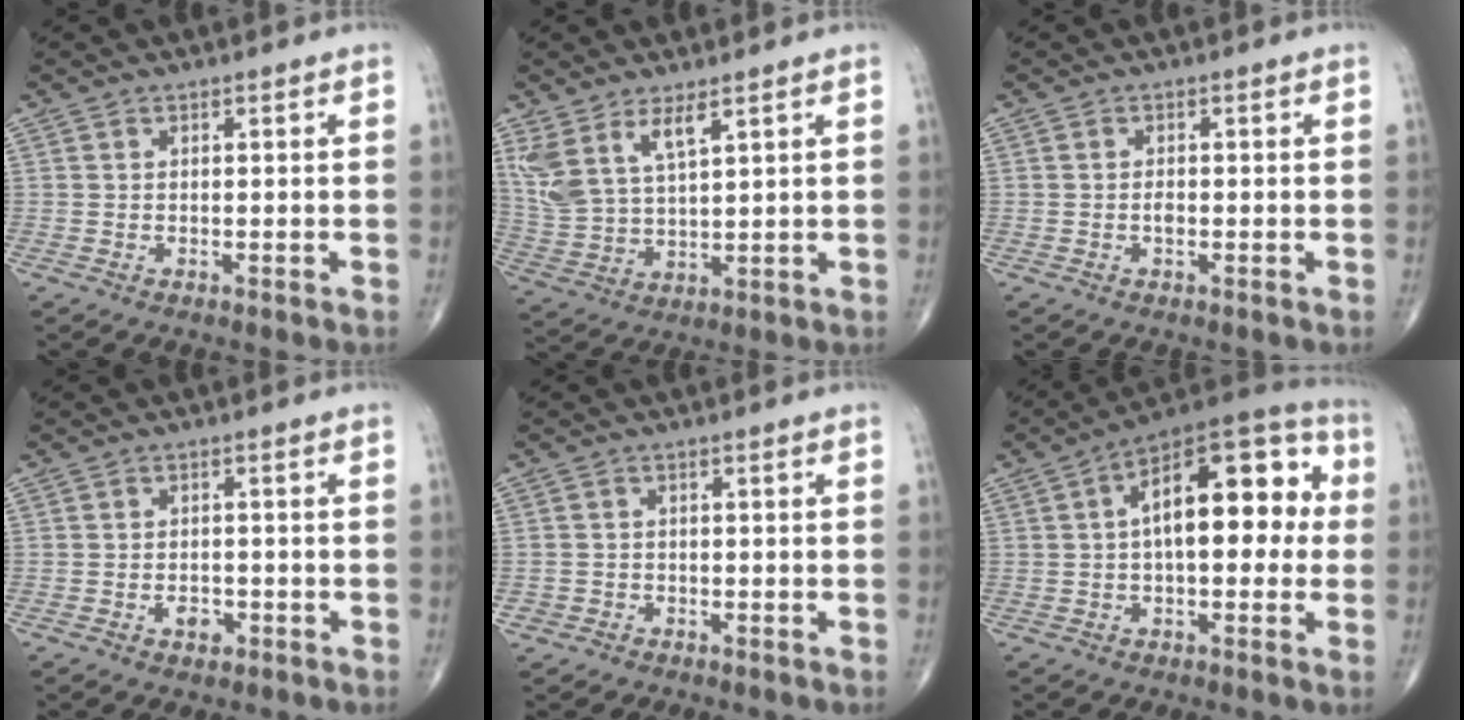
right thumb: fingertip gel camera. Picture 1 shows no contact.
{"total": 9.0, "force": [5.2, 3.3, 6.6], "torque": [-0.143, -0.021, 0.116]}
{"total": 1.2, "force": [-0.4, 0.7, 1.0], "torque": [-0.017, 0.001, -0.007]}
{"total": 2.8, "force": [-1.3, 1.8, 1.7], "torque": [-0.017, 0.007, -0.017]}
{"total": 1.7, "force": [-0.9, 1.5, 0.1], "torque": [0.004, 0.009, -0.017]}
{"total": 18.8, "force": [2.4, 8.9, 16.3], "torque": [-0.214, 0.045, 0.025]}